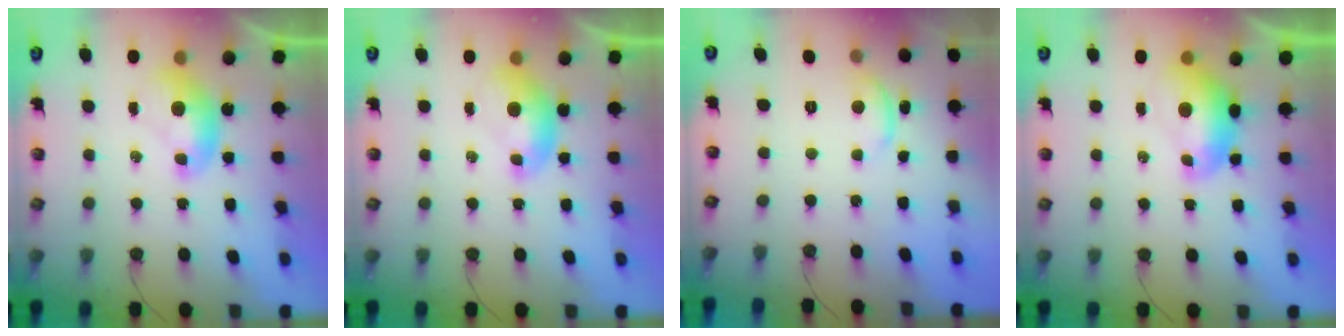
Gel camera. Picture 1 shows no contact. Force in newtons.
{"total": 0.0}
{"total": 1.7, "press": 1.7, "slide": 0.4}
{"total": 1.5, "press": 1.4, "slide": 0.6}